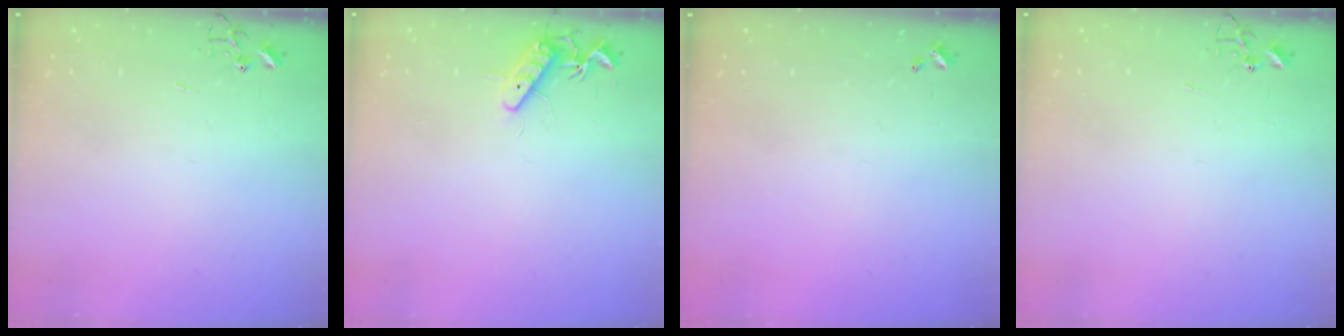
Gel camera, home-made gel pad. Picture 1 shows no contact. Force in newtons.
{"total": 11.5, "press": 11.5, "slide": 1.0}
{"total": 0.0}
{"total": 0.0}